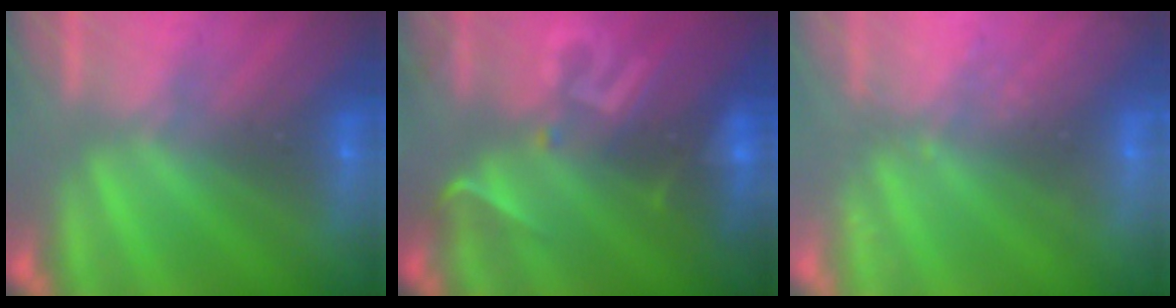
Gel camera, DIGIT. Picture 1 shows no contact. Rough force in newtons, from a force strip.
{"total": 2.9}
{"total": 2.4}